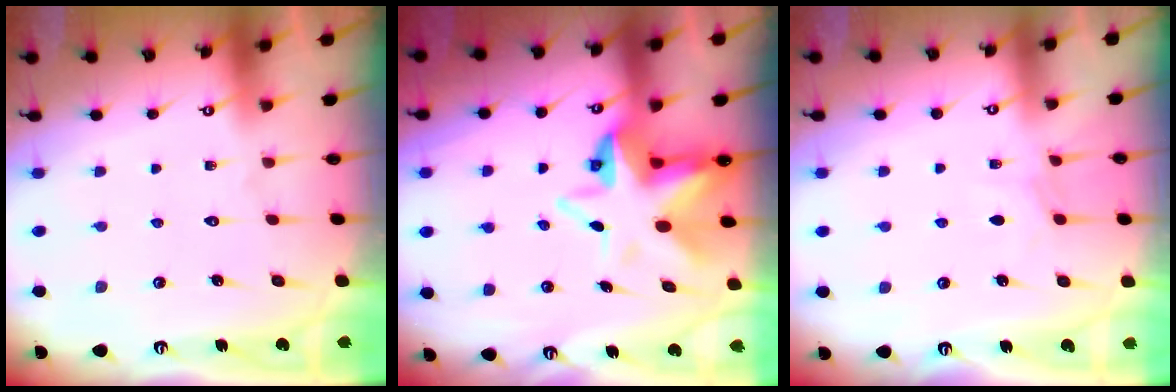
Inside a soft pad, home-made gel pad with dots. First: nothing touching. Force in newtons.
{"total": 9.5, "press": 9.3, "slide": 1.9}
{"total": 3.7, "press": 3.6, "slide": 0.5}